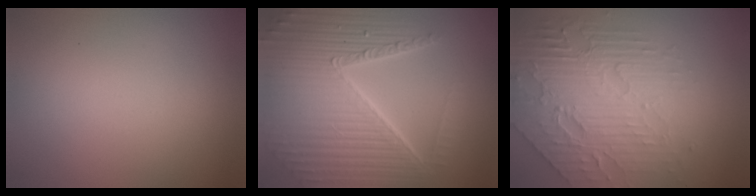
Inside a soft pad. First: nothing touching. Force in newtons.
{"total": 10.2, "press": 6.5, "slide": 7.8}
{"total": 7.3, "press": 5.3, "slide": 5.1}